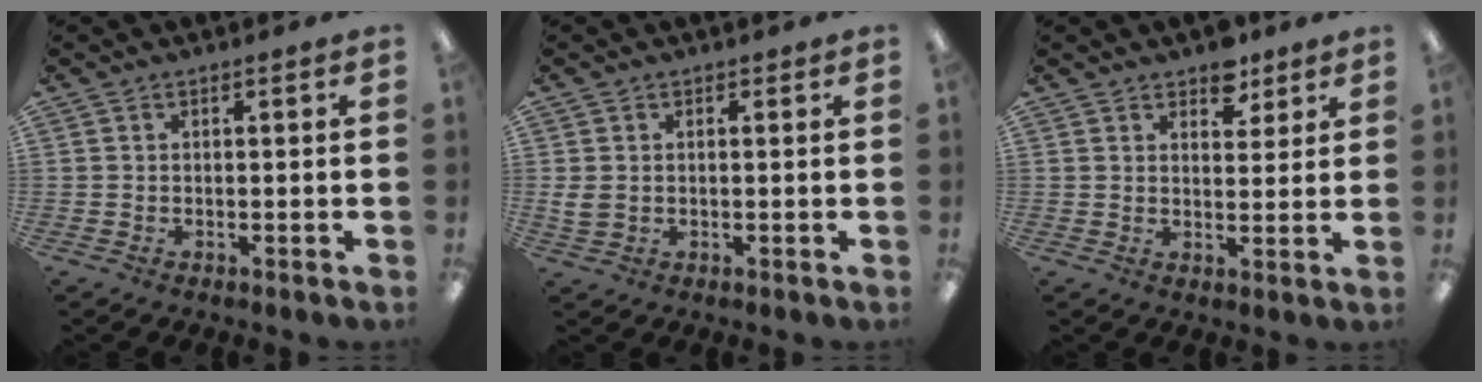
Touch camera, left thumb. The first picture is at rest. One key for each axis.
{"total": 3.4, "fx": 0.6, "fy": 2.9, "fz": 1.7, "tx": -0.024, "ty": 0.003, "tz": 0.010}
{"total": 5.8, "fx": 4.5, "fy": 3.2, "fz": 1.9, "tx": -0.010, "ty": -0.023, "tz": 0.077}